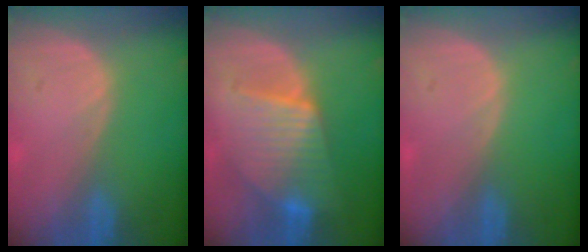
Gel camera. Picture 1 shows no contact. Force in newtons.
{"total": 7.9, "press": 7.9, "slide": 0.3}
{"total": 0.0}